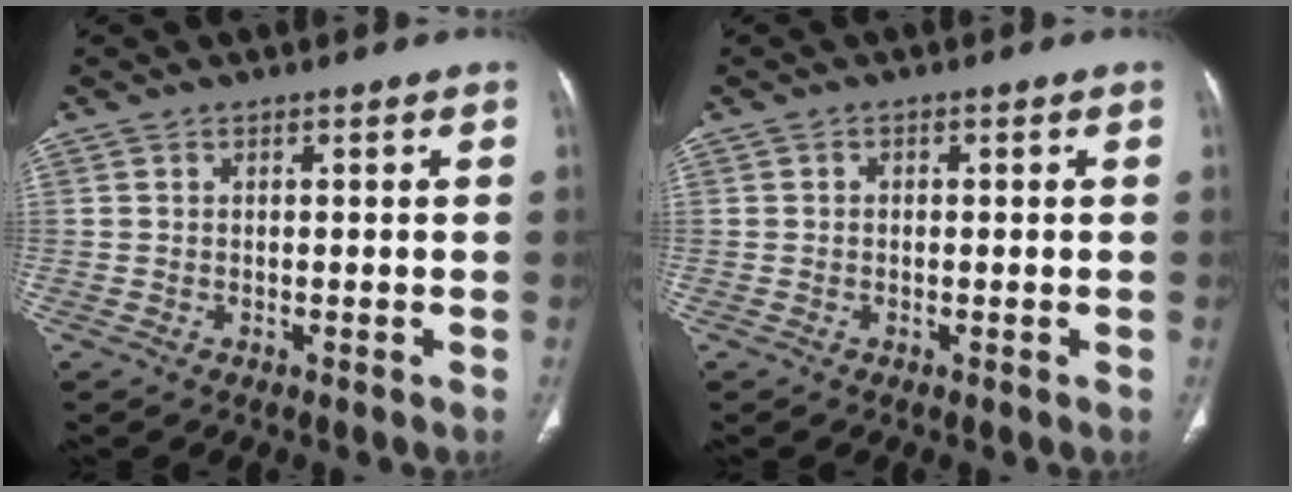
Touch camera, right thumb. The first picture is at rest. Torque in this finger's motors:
{"motor_torque": [-0.75, -0.20, -0.24, 0.02, 0.01]}